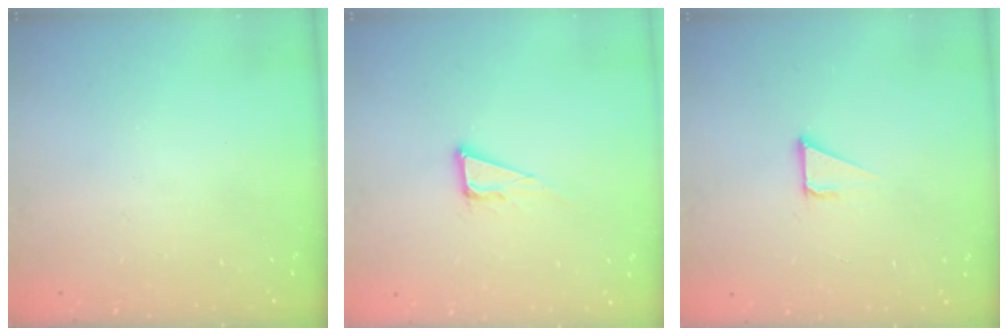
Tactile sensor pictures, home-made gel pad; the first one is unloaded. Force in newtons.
{"total": 7.2, "press": 6.8, "slide": 2.6}
{"total": 3.2, "press": 3.2, "slide": 0.2}